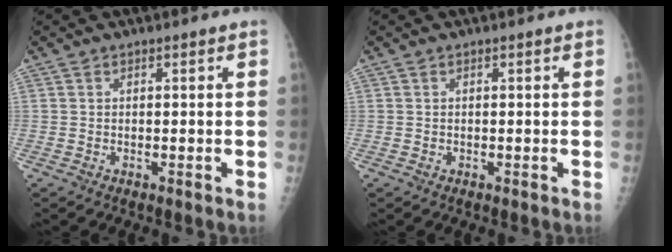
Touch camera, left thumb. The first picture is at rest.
{"total": 0.0}